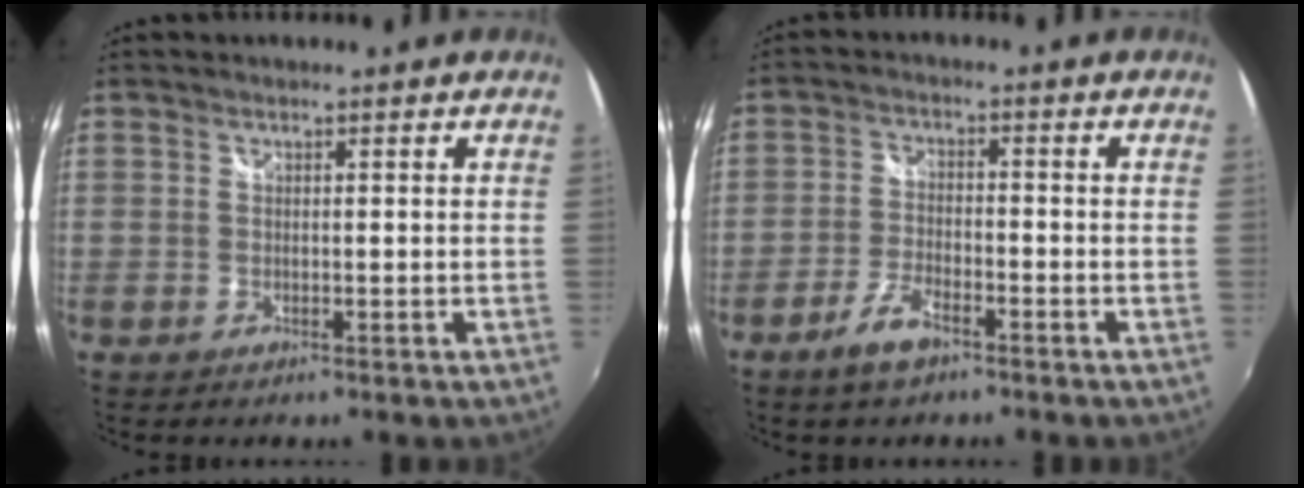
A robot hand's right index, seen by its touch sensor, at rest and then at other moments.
{"total": 5.5, "force": [-3.8, 1.9, 3.5], "torque": [-0.085, -0.001, -0.071]}